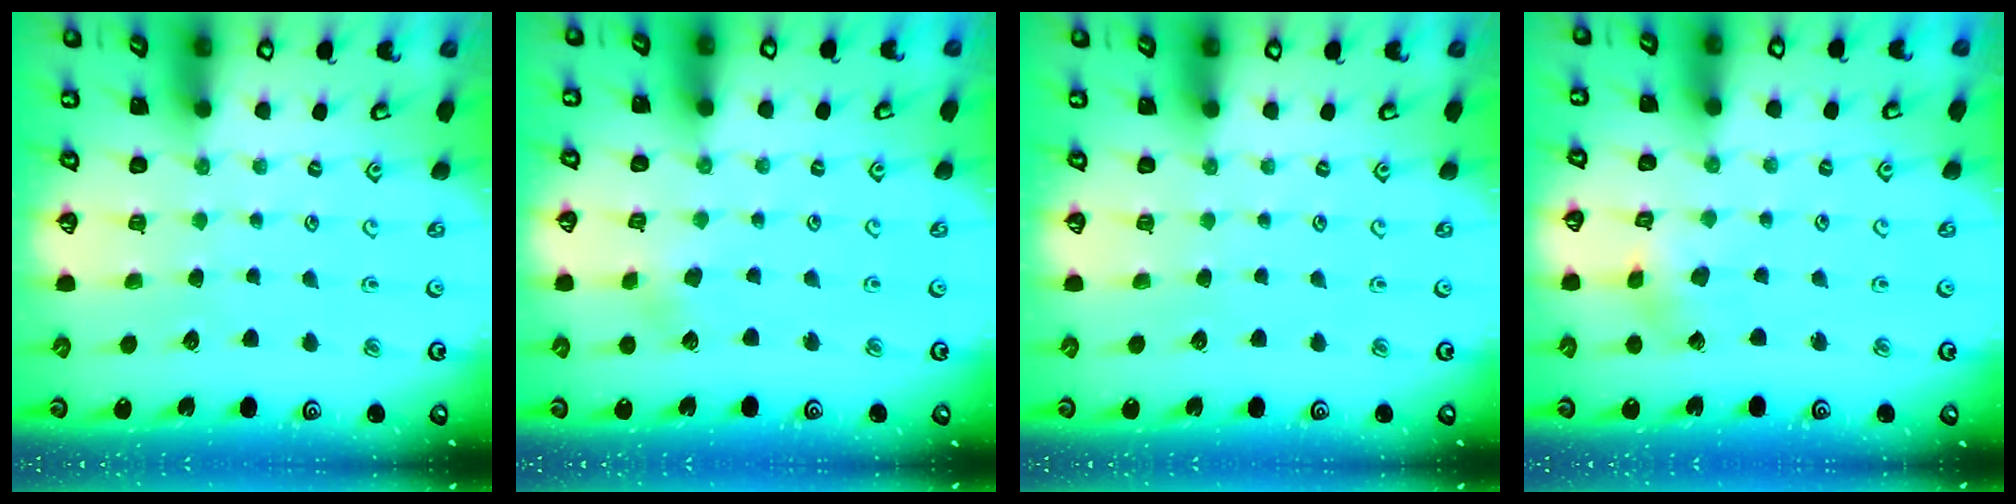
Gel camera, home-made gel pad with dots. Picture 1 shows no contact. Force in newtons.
{"total": 2.4, "press": 2.3, "slide": 0.4}
{"total": 0.0}
{"total": 2.0, "press": 2.0, "slide": 0.3}